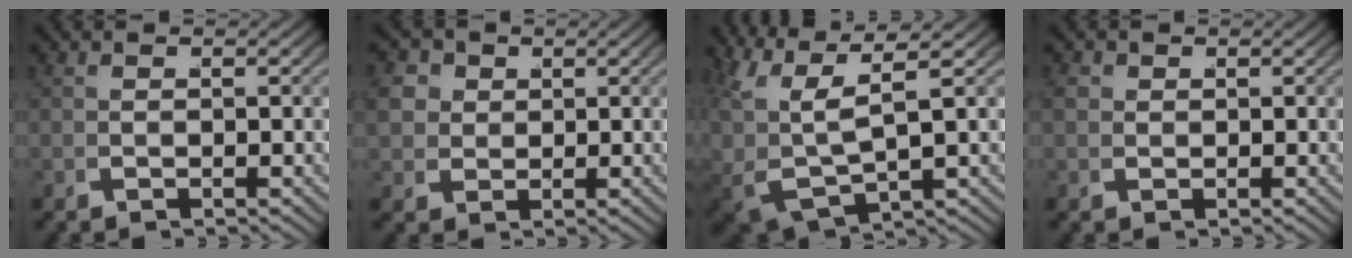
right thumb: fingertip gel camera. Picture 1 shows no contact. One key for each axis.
{"total": 6.7, "fx": 1.3, "fy": 5.7, "fz": 3.3, "tx": -0.074, "ty": -0.012, "tz": 0.026}
{"total": 9.4, "fx": 2.2, "fy": 6.2, "fz": 6.7, "tx": -0.159, "ty": -0.022, "tz": 0.049}
{"total": 2.5, "fx": 0.6, "fy": 2.1, "fz": 1.2, "tx": -0.027, "ty": -0.002, "tz": 0.013}